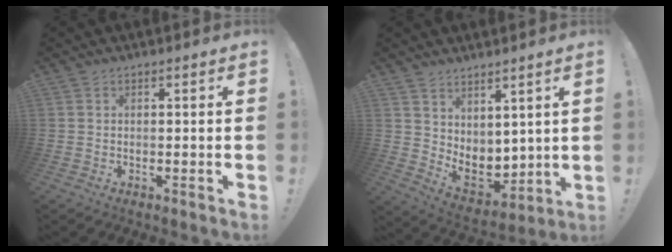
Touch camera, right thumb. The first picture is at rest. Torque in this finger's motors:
{"motor_torque": [-0.27, 0.59, 0.02, -0.02, 0.00]}